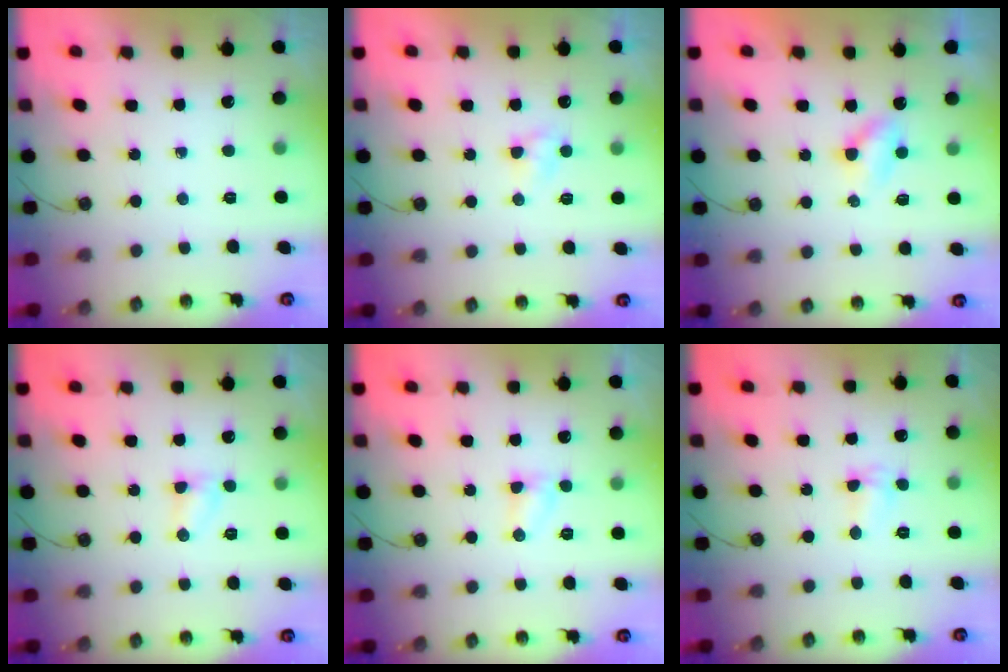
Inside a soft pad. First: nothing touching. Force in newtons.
{"total": 4.0, "press": 3.9, "slide": 0.5}
{"total": 3.1, "press": 3.1, "slide": 0.4}
{"total": 3.0, "press": 3.0, "slide": 0.3}
{"total": 3.0, "press": 3.0, "slide": 0.3}
{"total": 5.8, "press": 4.7, "slide": 3.4}